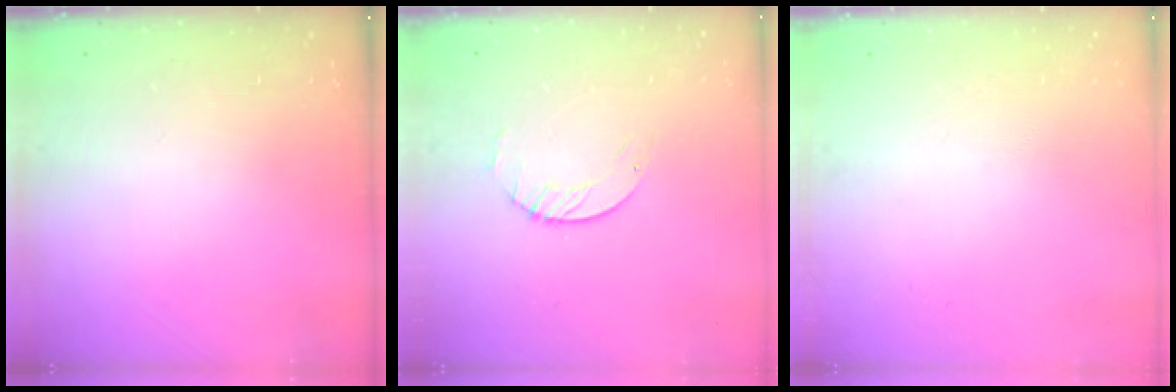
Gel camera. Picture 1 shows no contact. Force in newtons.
{"total": 1.7, "press": 1.7, "slide": 0.2}
{"total": 0.0}